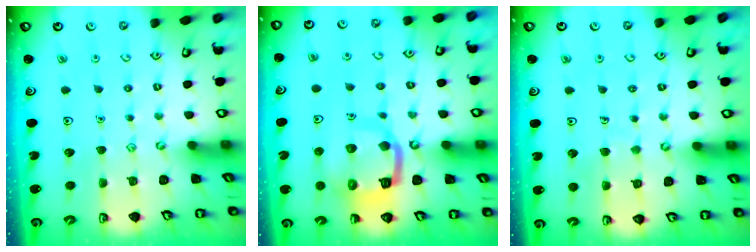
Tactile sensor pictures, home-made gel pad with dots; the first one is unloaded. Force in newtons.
{"total": 10.7, "press": 10.6, "slide": 1.4}
{"total": 4.7, "press": 4.7, "slide": 0.3}